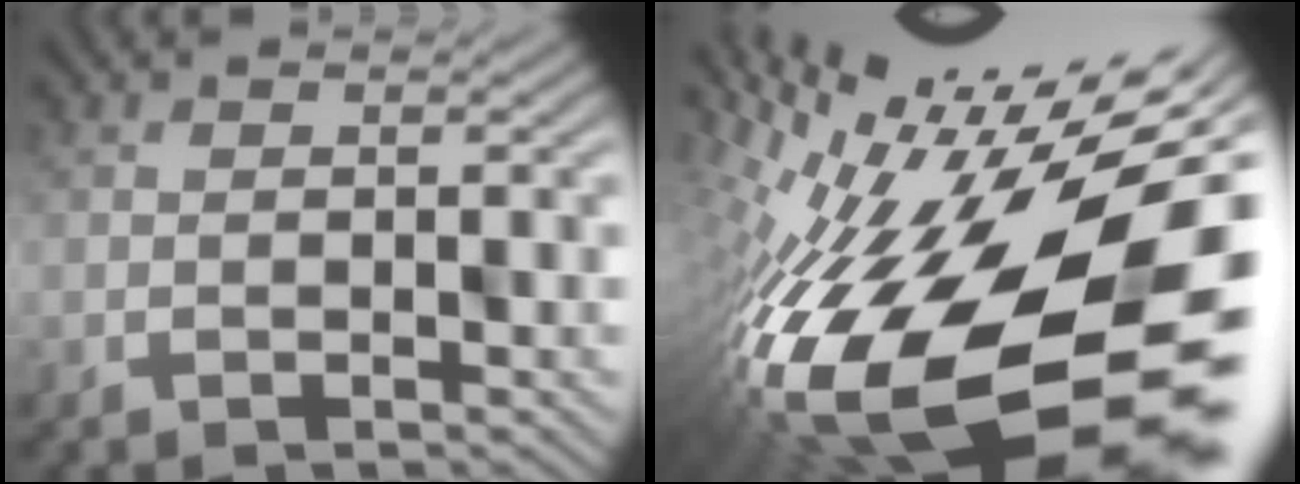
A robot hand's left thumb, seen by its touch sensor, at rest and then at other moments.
{"total": 19.3, "force": [-3.1, 9.2, 16.6], "torque": [-0.309, -0.038, -0.055]}